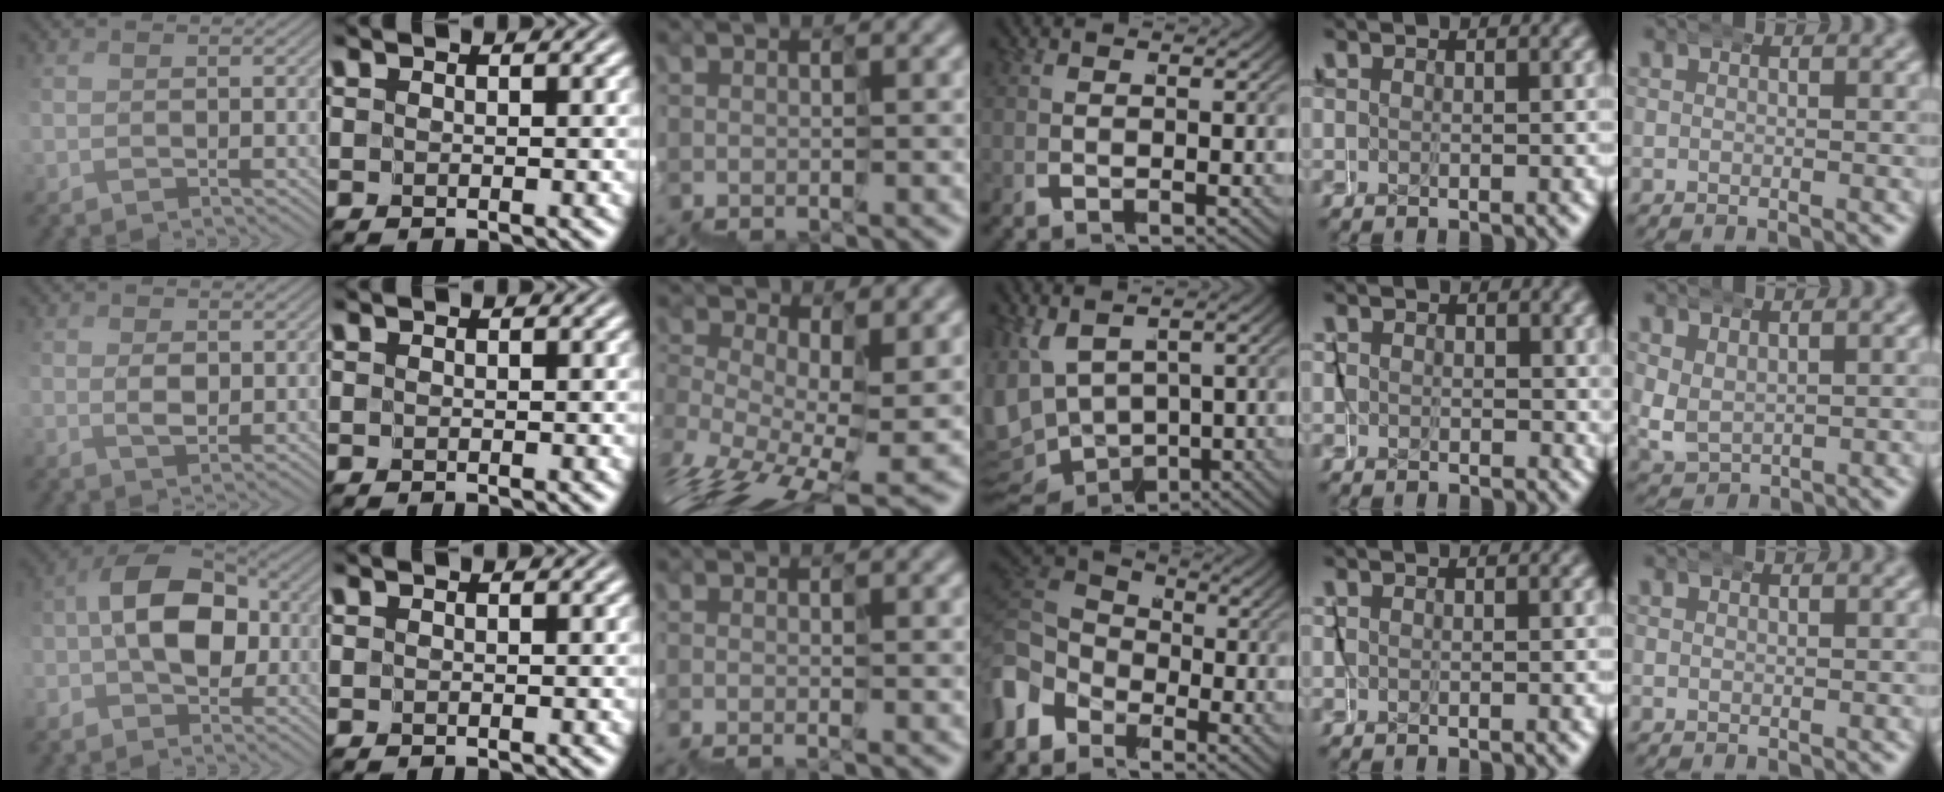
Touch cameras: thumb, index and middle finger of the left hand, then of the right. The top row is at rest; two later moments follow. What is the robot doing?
{"motion": "wrap", "object": "ethernet cable"}